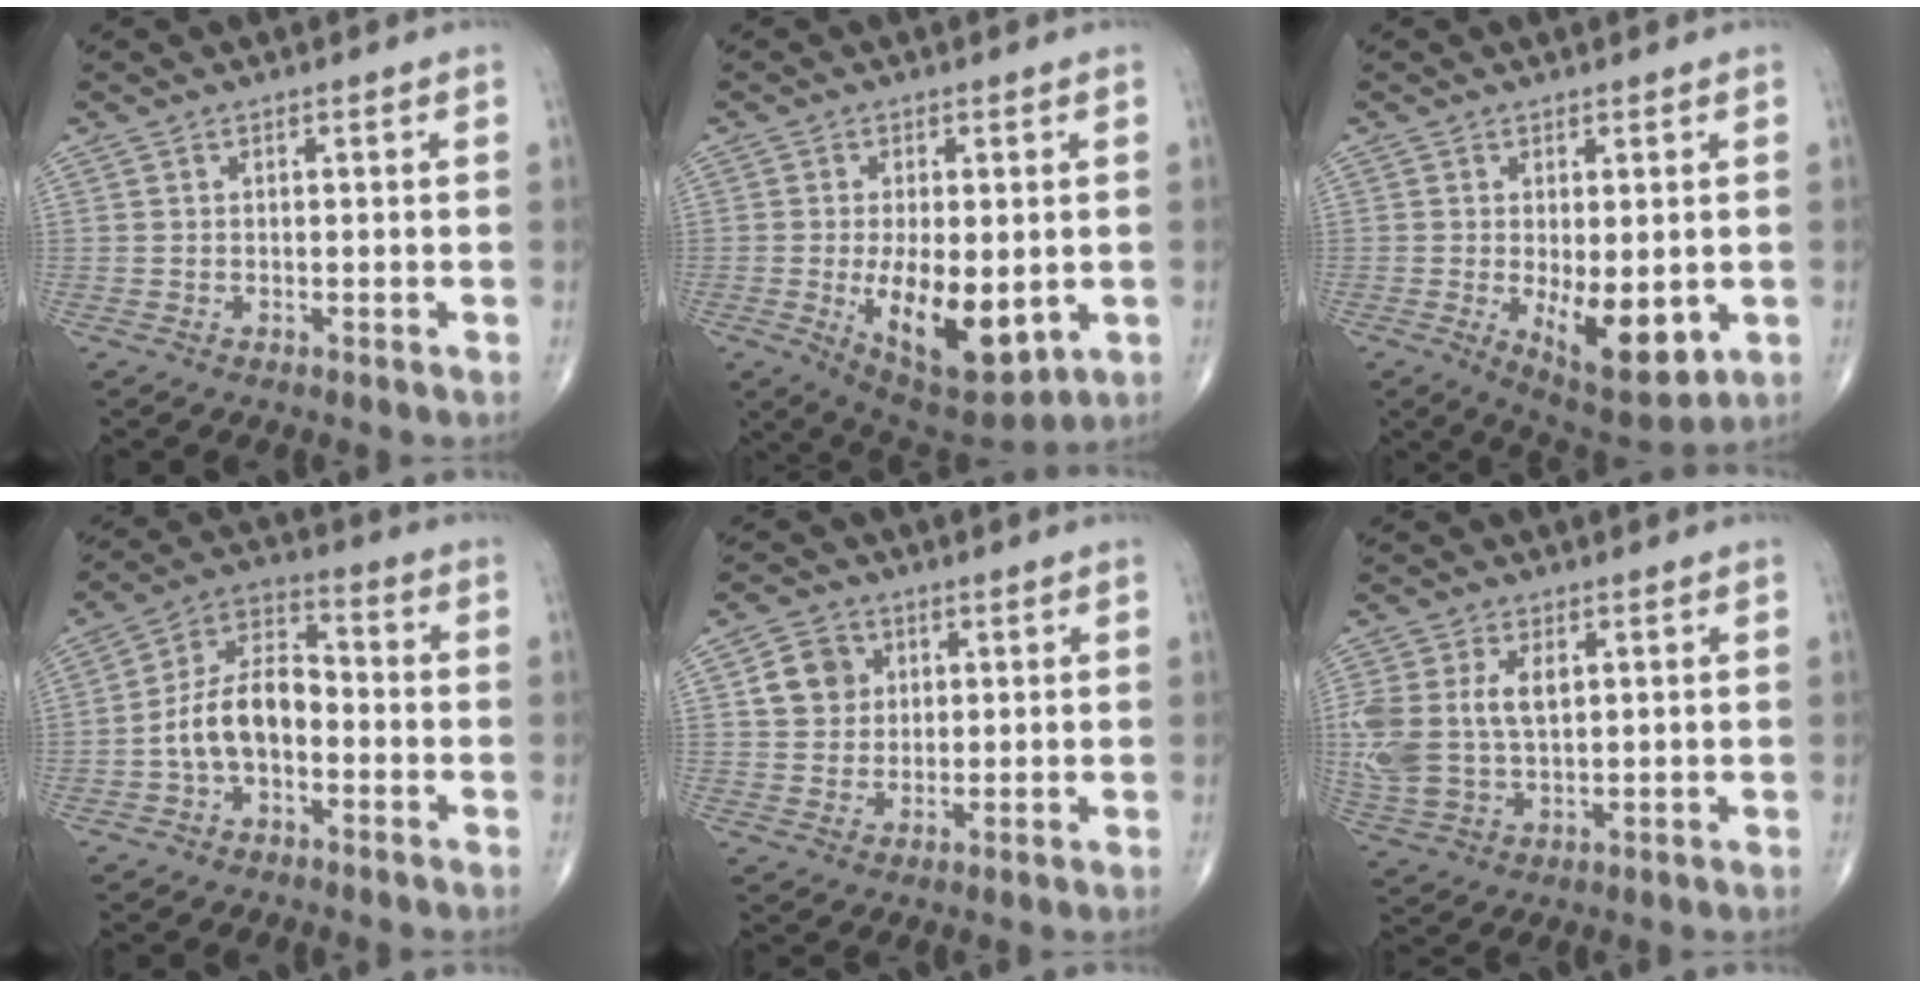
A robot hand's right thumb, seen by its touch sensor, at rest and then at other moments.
{"total": 14.2, "force": [-2.5, 6.4, 12.4], "torque": [-0.183, -0.022, -0.021]}
{"total": 10.8, "force": [-2.0, 4.7, 9.5], "torque": [-0.125, -0.022, -0.017]}
{"total": 10.8, "force": [-2.6, 6.4, 8.3], "torque": [-0.143, 0.045, -0.058]}
{"total": 6.8, "force": [1.9, 6.0, 2.7], "torque": [-0.022, -0.004, 0.032]}
{"total": 12.9, "force": [2.3, 7.9, 9.9], "torque": [-0.226, 0.003, 0.053]}